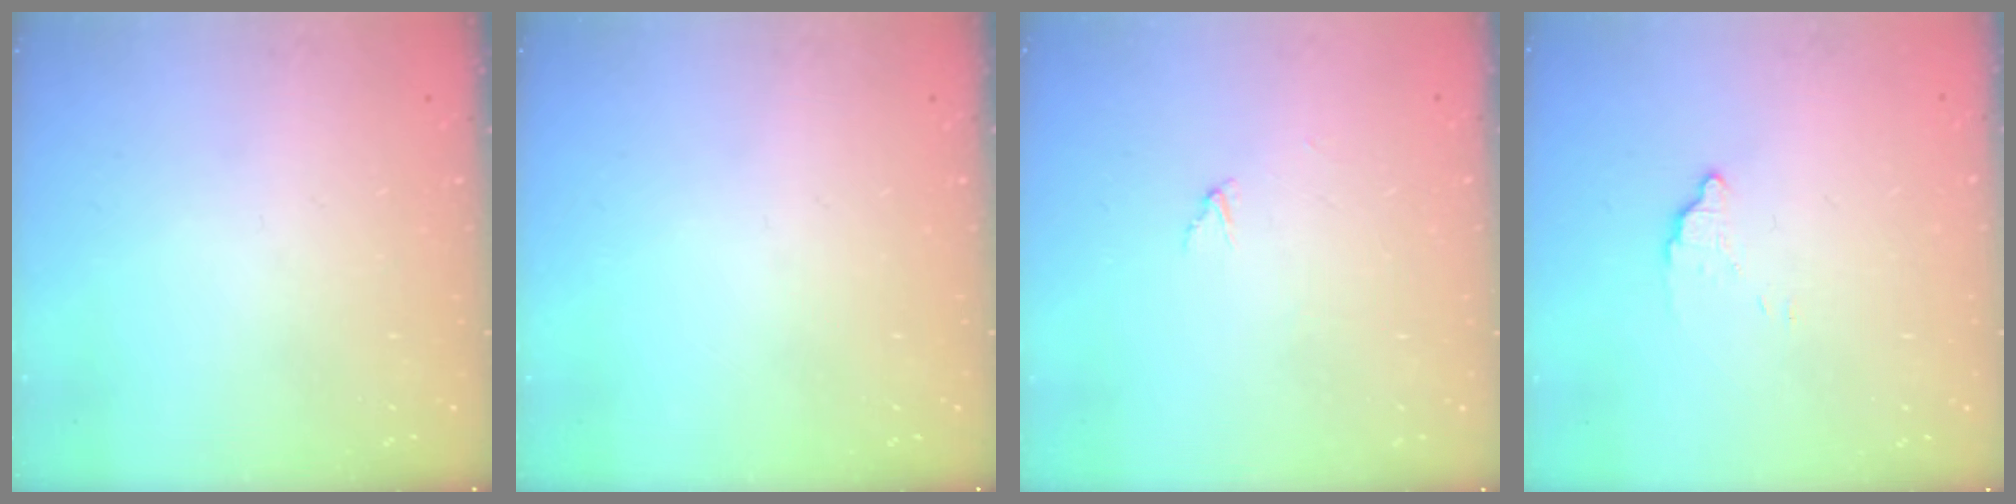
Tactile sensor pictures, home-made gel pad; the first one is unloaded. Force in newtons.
{"total": 0.0}
{"total": 2.7, "press": 2.7, "slide": 0.1}
{"total": 2.4, "press": 2.4, "slide": 0.0}